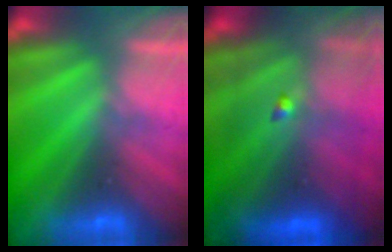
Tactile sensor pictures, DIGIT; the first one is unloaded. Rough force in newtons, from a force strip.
{"total": 8.8}